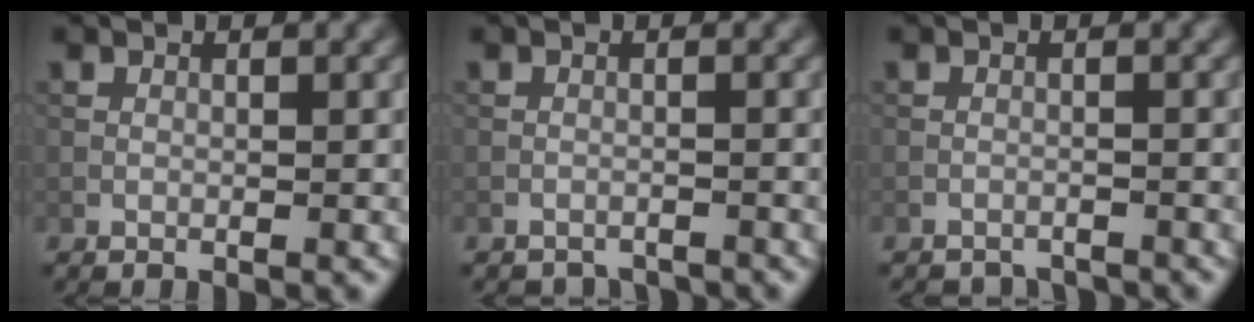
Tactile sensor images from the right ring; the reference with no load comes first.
{"total": 2.9, "force": [-2.9, 0.4, 0.1], "torque": [-0.007, -0.002, -0.042]}
{"total": 3.4, "force": [-3.4, 0.4, 0.2], "torque": [-0.008, -0.006, -0.049]}